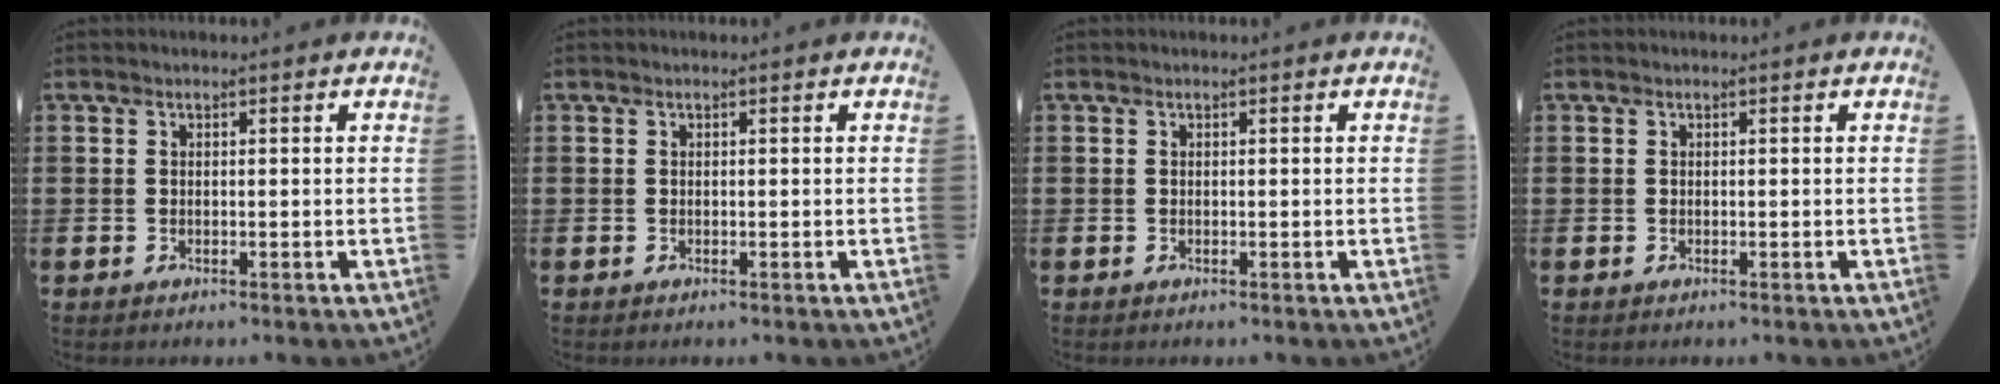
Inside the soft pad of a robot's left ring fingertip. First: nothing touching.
{"total": 0.0}
{"total": 0.0}
{"total": 0.0}